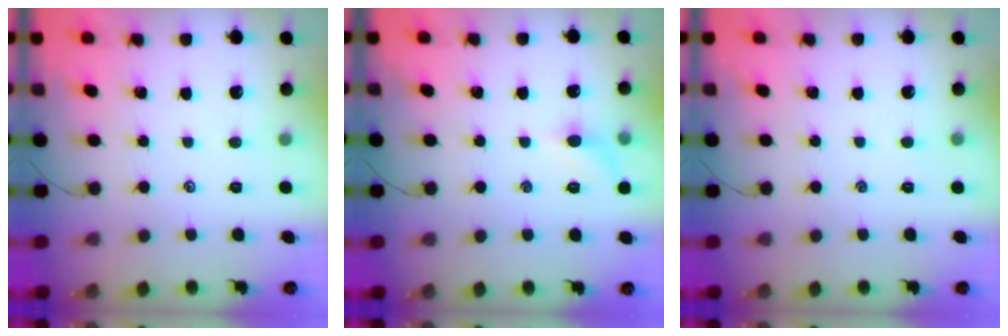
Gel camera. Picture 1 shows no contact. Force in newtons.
{"total": 5.3, "press": 4.9, "slide": 1.8}
{"total": 0.0}